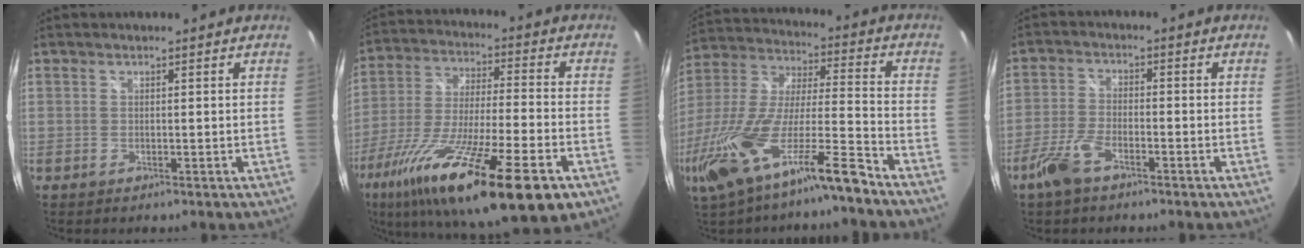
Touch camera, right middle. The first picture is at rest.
{"total": 27.4, "force": [-14.9, 4.7, 22.6], "torque": [-0.413, -0.067, -0.259]}
{"total": 20.7, "force": [-13.7, 2.2, 15.4], "torque": [-0.301, -0.043, -0.249]}
{"total": 6.2, "force": [-4.2, 2.2, 4.0], "torque": [-0.100, -0.003, -0.085]}